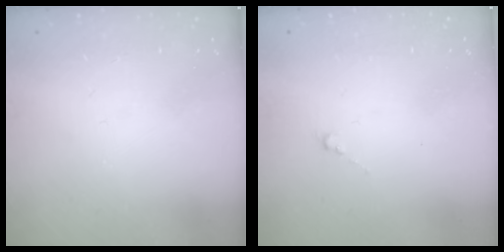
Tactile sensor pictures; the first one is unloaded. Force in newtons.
{"total": 0.0}